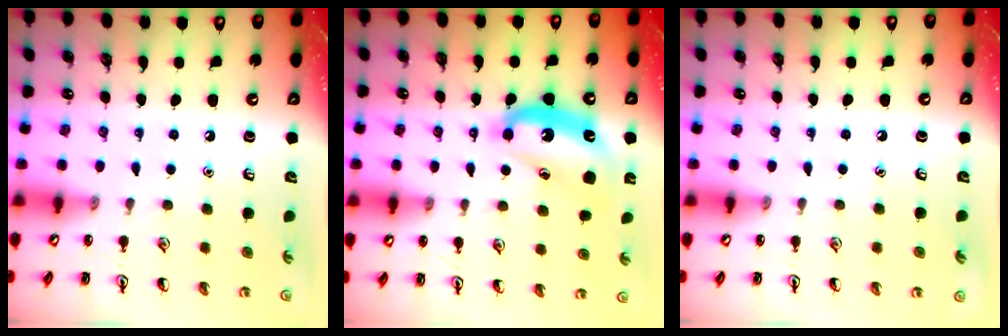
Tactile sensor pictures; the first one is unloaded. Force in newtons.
{"total": 13.4, "press": 13.4, "slide": 0.9}
{"total": 0.0}